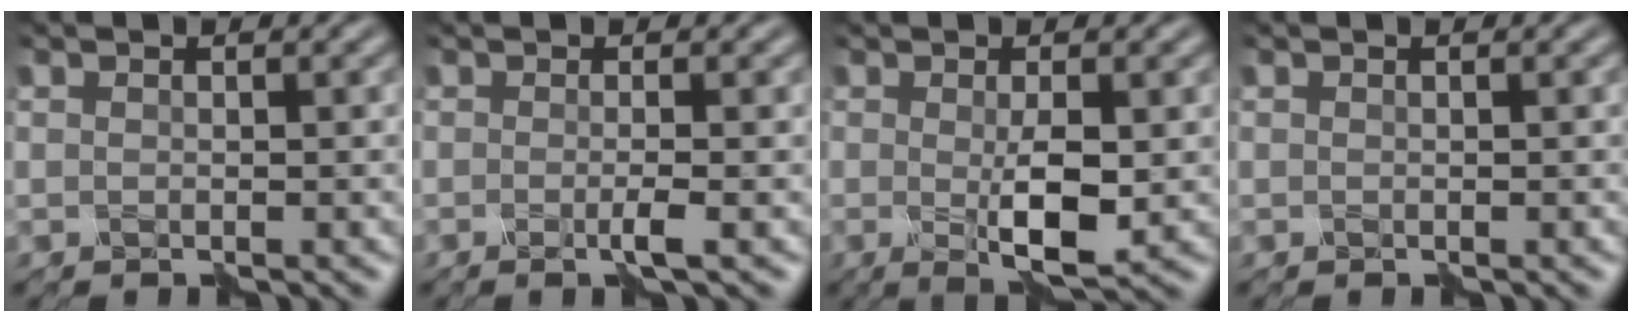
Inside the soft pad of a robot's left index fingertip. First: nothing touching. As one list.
[{"total": 1.3, "force": [-0.6, 0.1, 1.2], "torque": [-0.018, 0.003, -0.019]}, {"total": 3.6, "force": [-0.5, 0.8, 3.4], "torque": [-0.059, -0.004, -0.007]}, {"total": 0.0}]